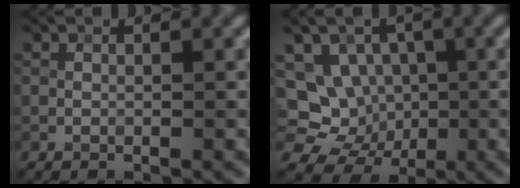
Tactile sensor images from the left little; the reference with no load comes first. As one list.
[{"total": 7.5, "force": [-0.8, 6.9, 2.9], "torque": [-0.037, 0.019, -0.040]}]